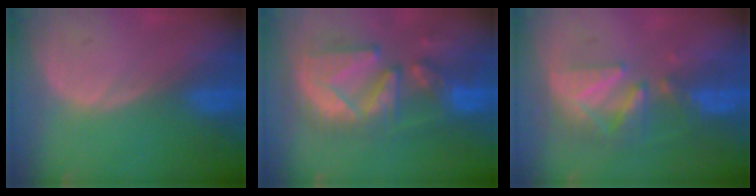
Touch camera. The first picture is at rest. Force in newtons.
{"total": 12.1, "press": 10.9, "slide": 5.2}
{"total": 8.6, "press": 7.7, "slide": 3.9}